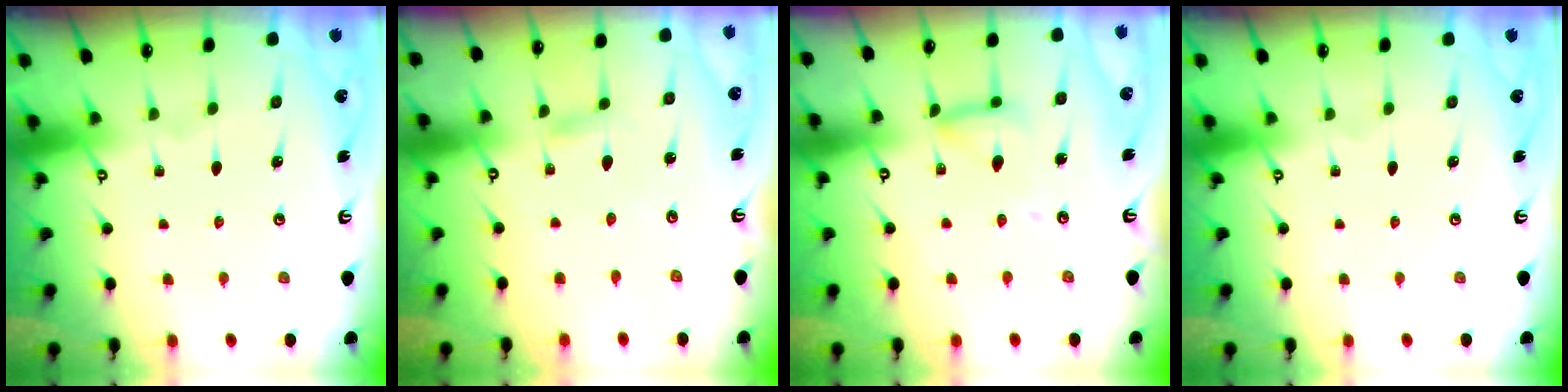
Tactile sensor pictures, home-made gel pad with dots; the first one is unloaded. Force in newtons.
{"total": 1.9, "press": 1.9, "slide": 0.2}
{"total": 10.9, "press": 10.9, "slide": 0.9}
{"total": 0.0}